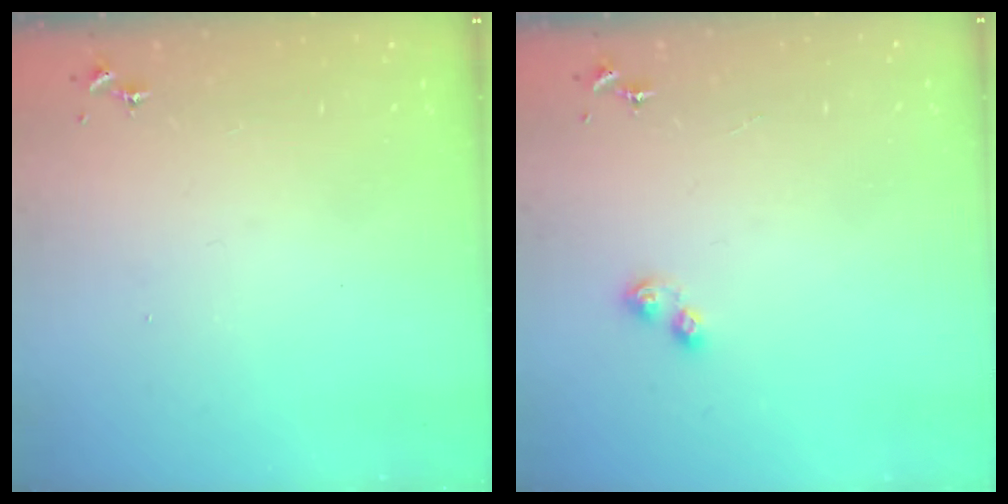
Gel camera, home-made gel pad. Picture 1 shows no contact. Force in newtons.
{"total": 4.5, "press": 4.5, "slide": 0.5}